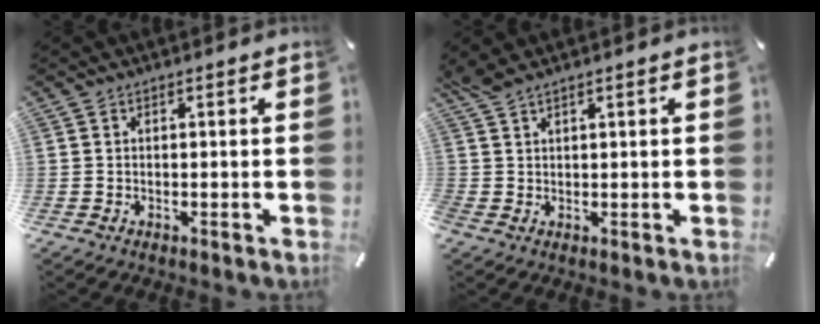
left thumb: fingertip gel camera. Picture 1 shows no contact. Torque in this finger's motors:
{"motor_torque": [1.59, 1.84, 0.45, 0.02, 0.49]}